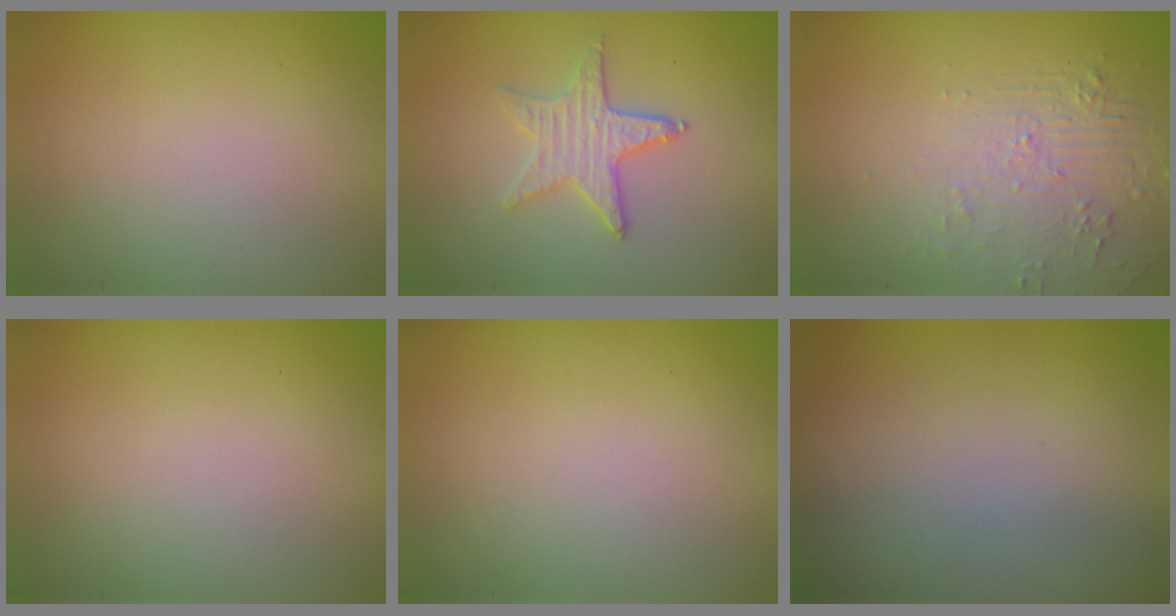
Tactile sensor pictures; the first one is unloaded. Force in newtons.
{"total": 2.9, "press": 2.8, "slide": 0.8}
{"total": 2.1, "press": 0.9, "slide": 1.9}
{"total": 0.0}
{"total": 0.0}
{"total": 0.0}